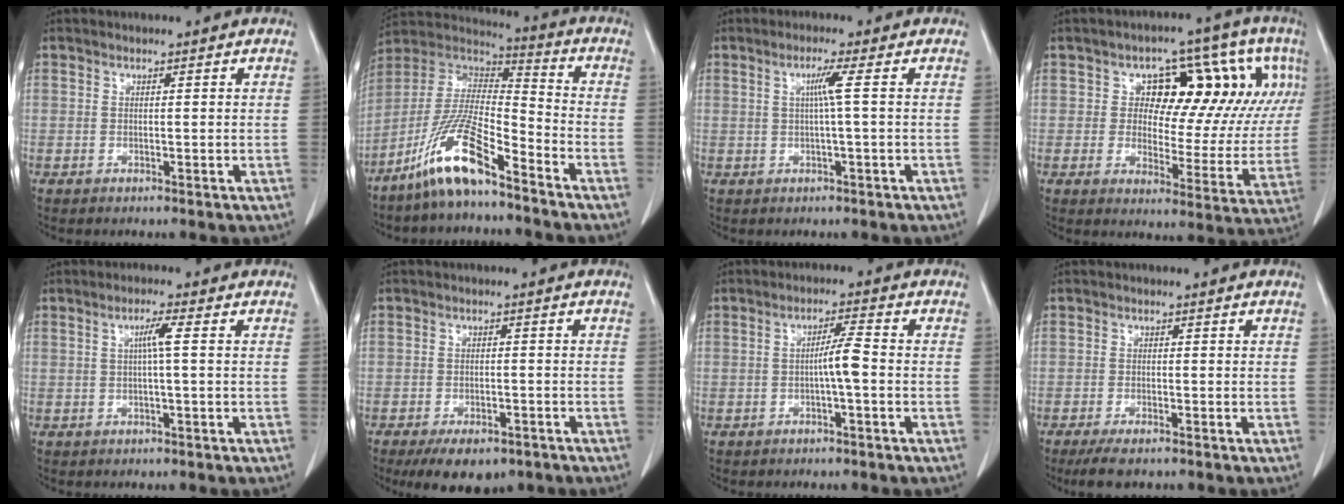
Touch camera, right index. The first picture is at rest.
{"total": 13.9, "force": [-9.2, 2.1, 10.1], "torque": [-0.210, 0.000, -0.176]}
{"total": 2.9, "force": [0.4, -0.9, 2.7], "torque": [-0.053, 0.002, 0.009]}
{"total": 16.4, "force": [5.3, 8.3, 13.0], "torque": [-0.138, 0.030, 0.070]}
{"total": 2.8, "force": [0.4, -0.7, 2.6], "torque": [-0.050, 0.002, 0.007]}
{"total": 8.2, "force": [-5.9, 3.9, 4.2], "torque": [-0.054, 0.000, -0.085]}
{"total": 3.5, "force": [-0.6, -0.2, 3.4], "torque": [-0.054, 0.006, -0.009]}
{"total": 4.0, "force": [-3.1, 1.0, 2.4], "torque": [-0.045, -0.008, -0.049]}